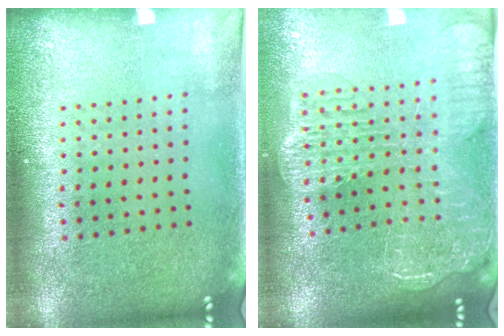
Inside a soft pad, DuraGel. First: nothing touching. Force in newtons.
{"total": 2.8, "press": 2.3, "slide": 1.5}